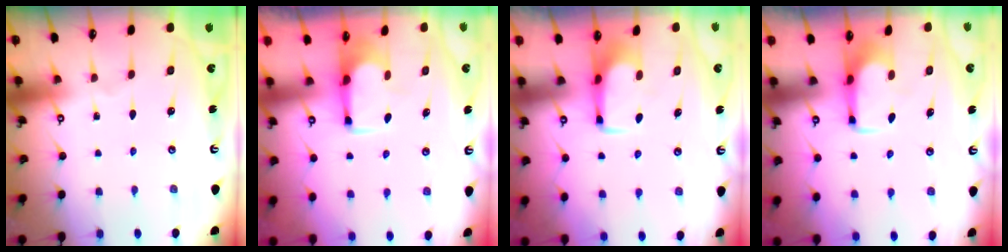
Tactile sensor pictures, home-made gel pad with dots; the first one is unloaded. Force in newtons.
{"total": 1.7, "press": 1.4, "slide": 0.9}
{"total": 1.6, "press": 1.6, "slide": 0.5}
{"total": 2.0, "press": 1.9, "slide": 0.4}